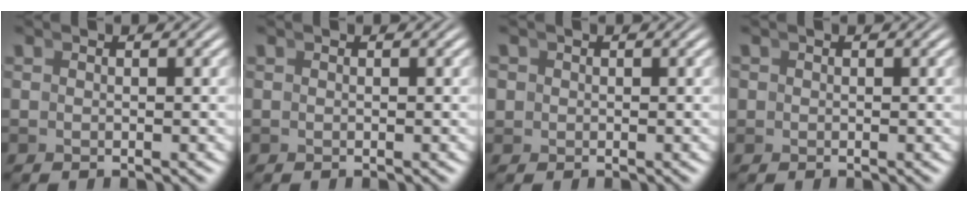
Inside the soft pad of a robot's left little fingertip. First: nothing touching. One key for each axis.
{"total": 0.0}
{"total": 2.0, "fx": -0.1, "fy": 1.9, "fz": 0.5, "tx": -0.015, "ty": -0.007, "tz": -0.001}
{"total": 1.2, "fx": -0.1, "fy": 1.1, "fz": 0.1, "tx": -0.004, "ty": -0.005, "tz": -0.001}